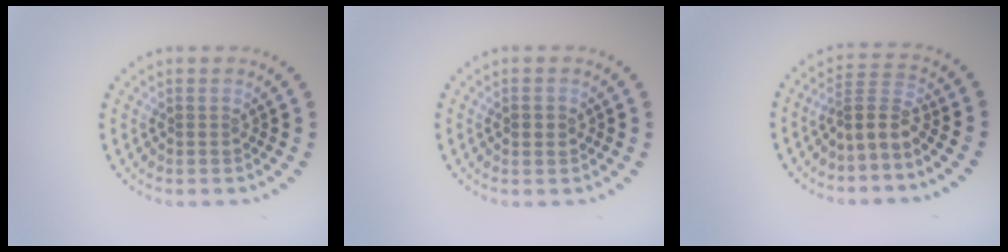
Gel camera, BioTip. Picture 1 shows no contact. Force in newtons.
{"total": 1.6, "press": 1.6, "slide": 0.2}
{"total": 2.8, "press": 1.9, "slide": 2.1}